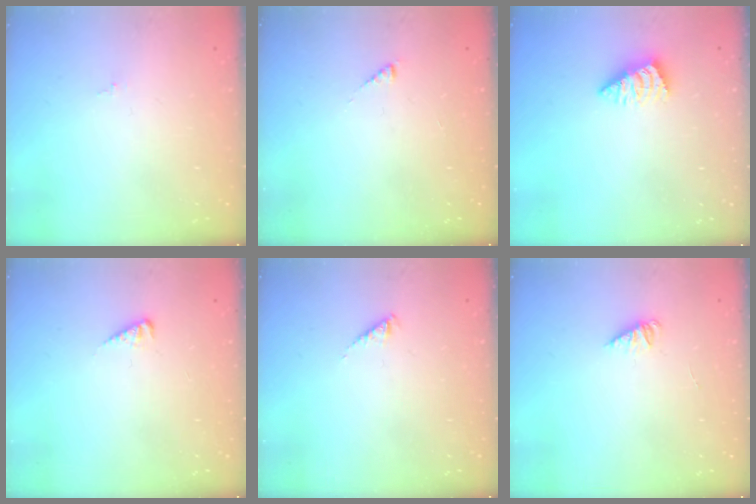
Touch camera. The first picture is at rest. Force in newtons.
{"total": 2.0, "press": 2.0, "slide": 0.3}
{"total": 2.3, "press": 2.2, "slide": 0.4}
{"total": 2.7, "press": 2.7, "slide": 0.3}
{"total": 2.3, "press": 2.3, "slide": 0.3}
{"total": 1.1, "press": 1.1, "slide": 0.2}